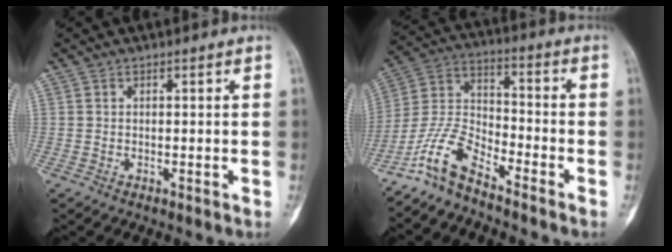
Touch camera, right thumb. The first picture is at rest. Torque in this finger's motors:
{"motor_torque": [0.09, 0.20, 0.92, -0.72, 0.20]}